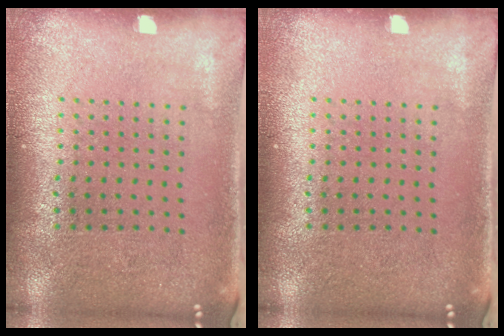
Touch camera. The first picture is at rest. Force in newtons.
{"total": 0.0}